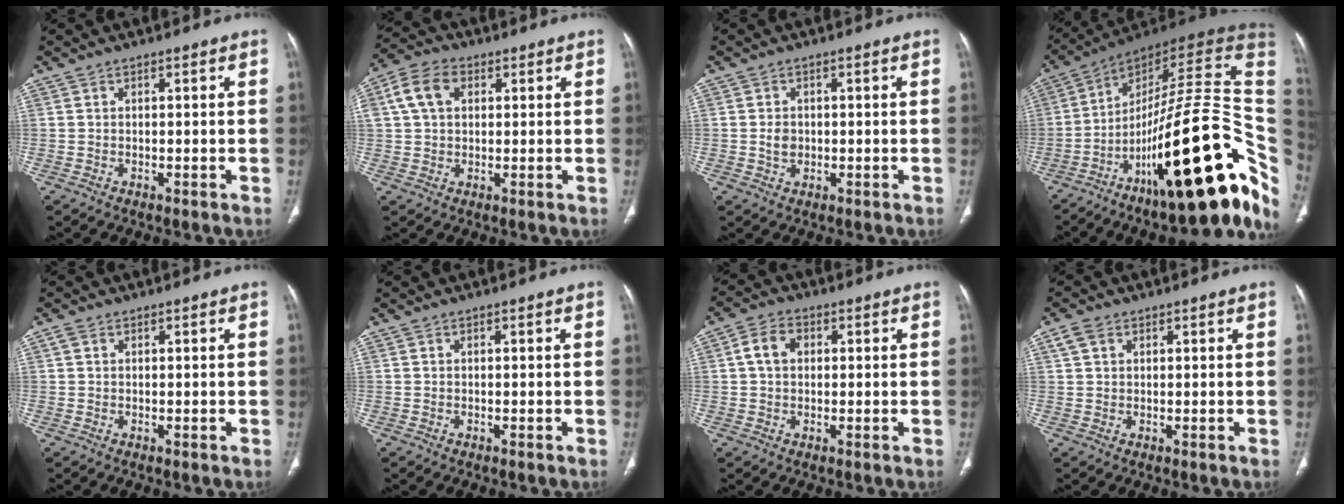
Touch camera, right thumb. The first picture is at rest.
{"total": 7.9, "force": [2.2, 5.6, 5.1], "torque": [-0.096, 0.016, 0.036]}
{"total": 2.6, "force": [0.0, 2.1, 1.5], "torque": [-0.018, 0.002, 0.002]}
{"total": 36.5, "force": [-11.1, 11.0, 33.0], "torque": [-0.399, 0.076, -0.167]}
{"total": 1.2, "force": [0.5, 0.9, 0.6], "torque": [-0.010, 0.005, 0.009]}
{"total": 0.0}
{"total": 5.2, "force": [0.9, 3.9, 3.3], "torque": [-0.051, 0.011, 0.013]}
{"total": 2.8, "force": [1.3, 1.9, 1.4], "torque": [-0.028, 0.007, 0.030]}